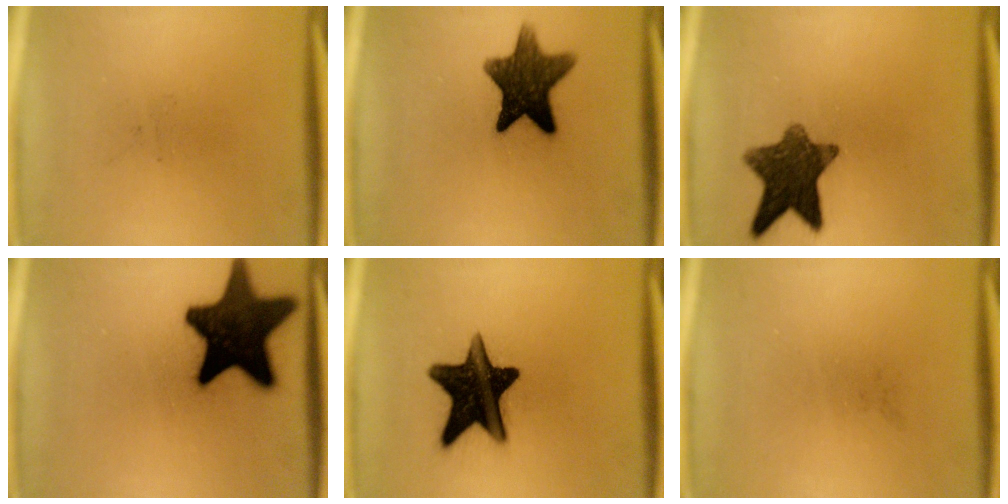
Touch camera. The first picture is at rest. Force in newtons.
{"total": 12.5}
{"total": 10.8}
{"total": 19.2}
{"total": 16.0}
{"total": 0.0}